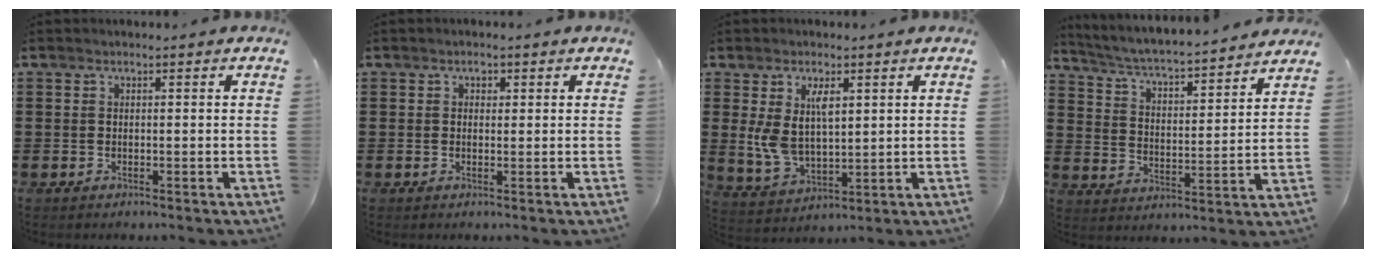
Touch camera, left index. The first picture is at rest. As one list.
[{"total": 1.1, "force": [0.5, 0.9, 0.5], "torque": [-0.003, 0.006, 0.006]}, {"total": 7.2, "force": [2.2, 4.1, 5.5], "torque": [-0.122, 0.002, 0.036]}, {"total": 3.9, "force": [3.7, -0.2, 1.3], "torque": [-0.046, -0.035, 0.054]}]